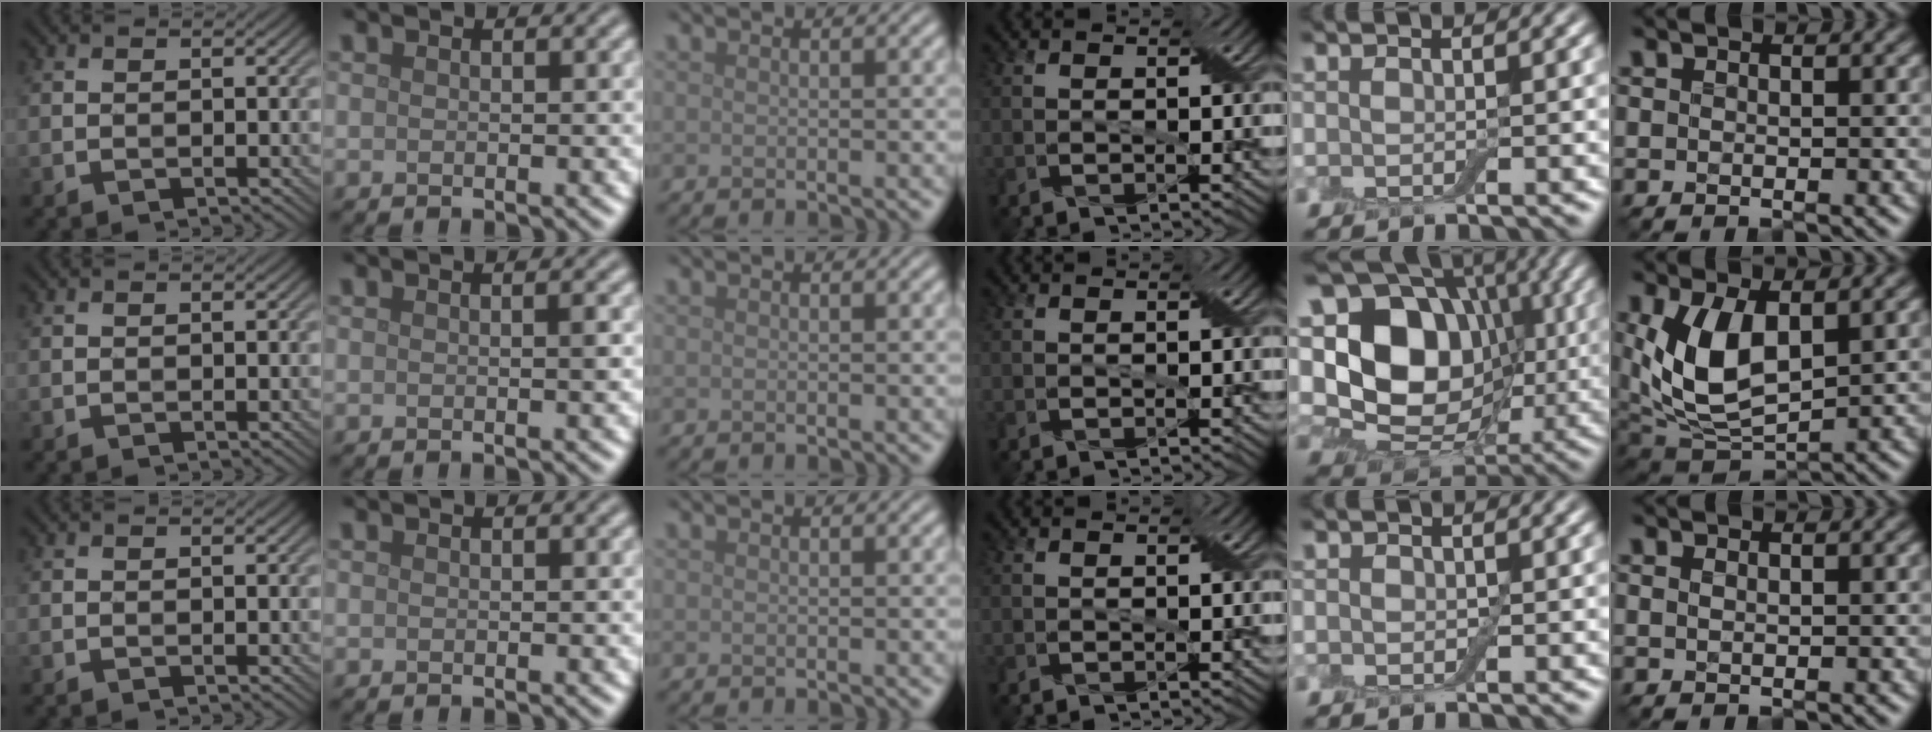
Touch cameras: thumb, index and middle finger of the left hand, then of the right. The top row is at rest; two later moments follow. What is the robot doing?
{"motion": "extract", "object": "drawer"}